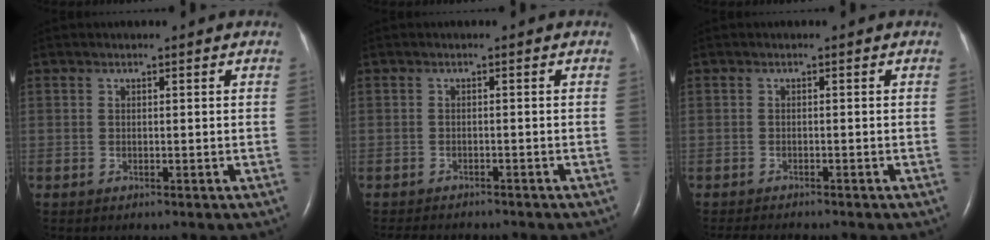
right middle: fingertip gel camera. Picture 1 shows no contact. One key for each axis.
{"total": 7.6, "fx": -6.8, "fy": 1.8, "fz": 2.8, "tx": -0.037, "ty": -0.004, "tz": -0.088}
{"total": 4.6, "fx": -4.2, "fy": 0.4, "fz": 1.9, "tx": -0.024, "ty": -0.009, "tz": -0.060}